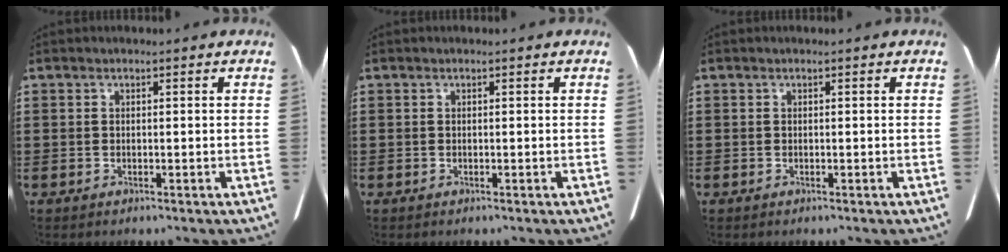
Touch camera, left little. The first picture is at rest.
{"total": 0.0}
{"total": 0.0}